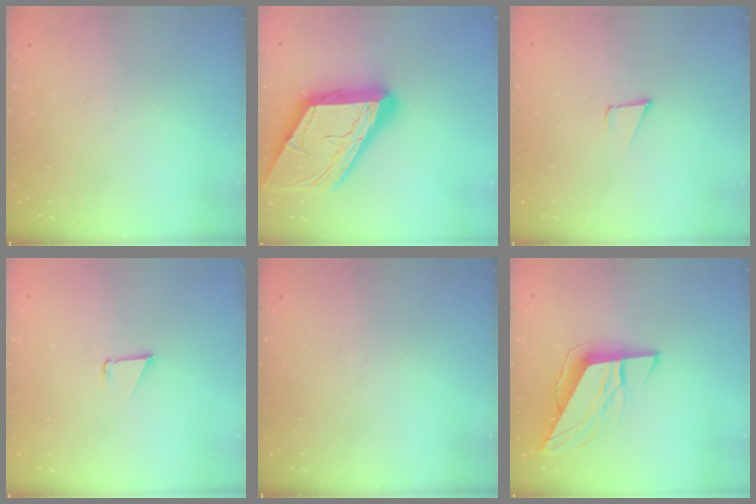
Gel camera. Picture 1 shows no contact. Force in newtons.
{"total": 23.0, "press": 22.9, "slide": 2.4}
{"total": 1.2, "press": 1.2, "slide": 0.1}
{"total": 0.7, "press": 0.7, "slide": 0.1}
{"total": 0.0}
{"total": 9.9, "press": 9.9, "slide": 0.4}